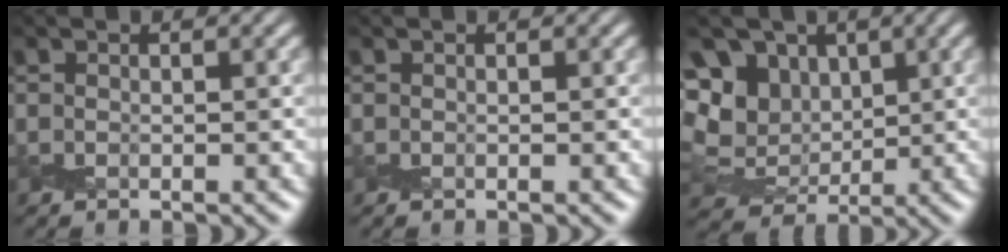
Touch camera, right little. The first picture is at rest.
{"total": 0.0}
{"total": 12.6, "force": [3.6, 9.9, 7.0], "torque": [-0.151, 0.025, 0.049]}